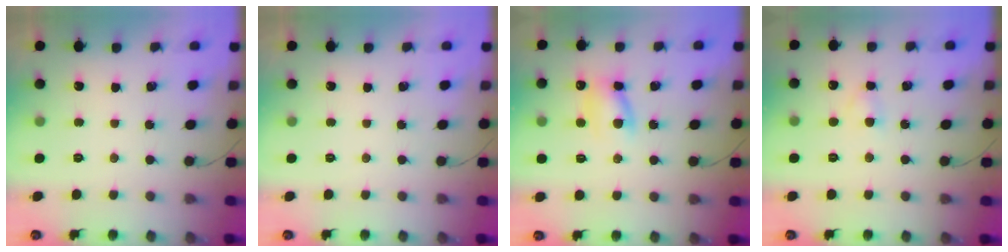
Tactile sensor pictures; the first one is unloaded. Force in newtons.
{"total": 0.0}
{"total": 7.5, "press": 7.4, "slide": 1.4}
{"total": 2.4, "press": 2.2, "slide": 1.1}